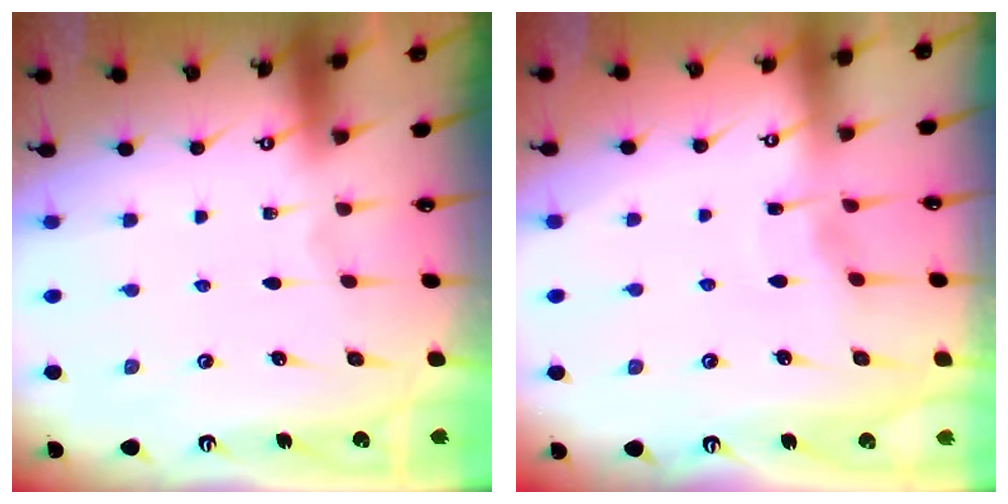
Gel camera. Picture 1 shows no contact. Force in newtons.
{"total": 3.2, "press": 3.2, "slide": 0.3}